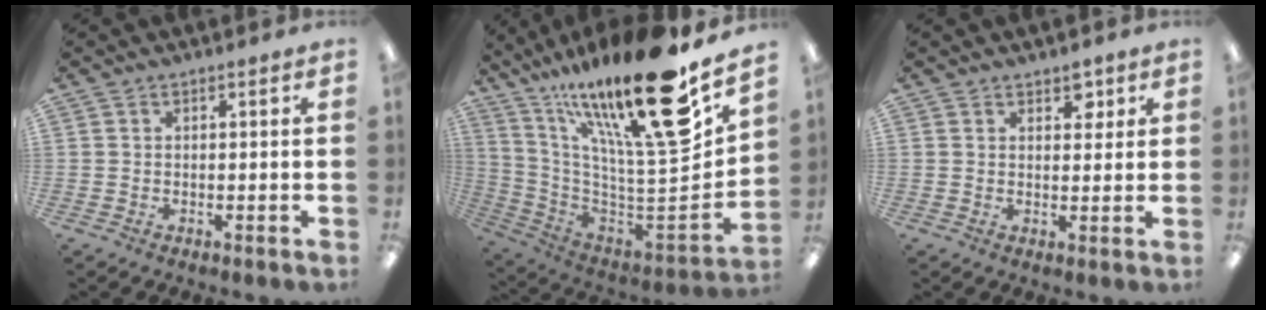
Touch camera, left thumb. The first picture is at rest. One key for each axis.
{"total": 27.1, "fx": 17.1, "fy": 5.4, "fz": 20.3, "tx": -0.305, "ty": -0.134, "tz": 0.276}
{"total": 3.4, "fx": 2.3, "fy": 2.1, "fz": 1.5, "tx": -0.001, "ty": -0.011, "tz": 0.034}